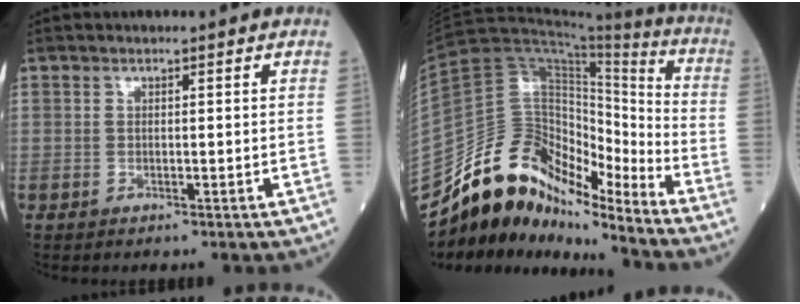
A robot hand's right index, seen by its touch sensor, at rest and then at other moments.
{"total": 16.8, "force": [-13.9, 5.5, 7.7], "torque": [-0.117, 0.075, -0.243]}